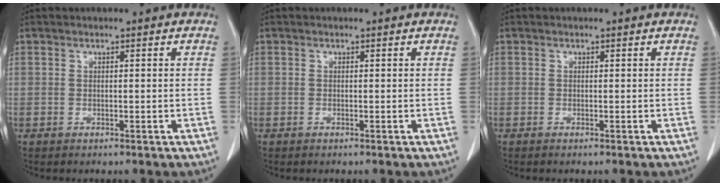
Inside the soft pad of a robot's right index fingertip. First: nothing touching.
{"total": 0.0}
{"total": 0.0}